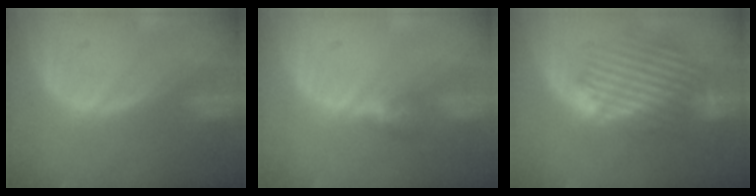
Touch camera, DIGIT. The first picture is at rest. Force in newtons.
{"total": 2.7, "press": 2.6, "slide": 0.8}
{"total": 8.5, "press": 8.1, "slide": 2.5}